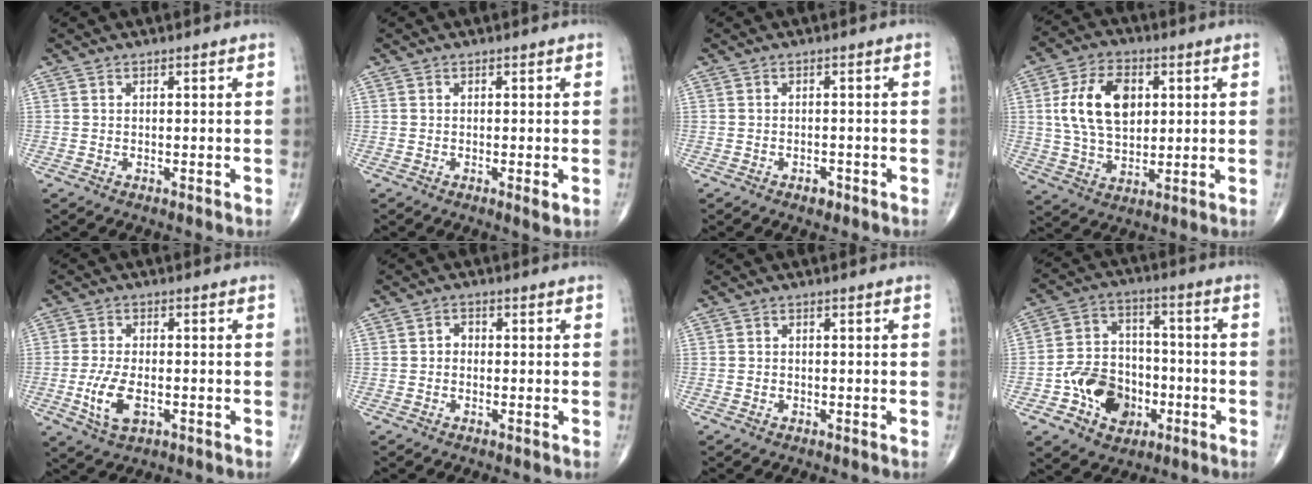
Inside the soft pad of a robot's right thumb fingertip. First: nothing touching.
{"total": 1.3, "force": [-0.3, 0.2, 1.3], "torque": [-0.024, -0.007, -0.007]}
{"total": 1.6, "force": [-1.0, 1.0, 0.8], "torque": [-0.006, 0.004, -0.014]}
{"total": 13.7, "force": [2.8, 8.6, 10.2], "torque": [-0.168, -0.003, 0.052]}
{"total": 7.1, "force": [-2.0, 3.7, 5.7], "torque": [-0.116, 0.003, -0.032]}
{"total": 1.6, "force": [-0.3, 1.3, 0.9], "torque": [-0.002, 0.008, -0.011]}
{"total": 0.8, "force": [-0.3, 0.8, 0.2], "torque": [0.005, 0.005, -0.005]}
{"total": 13.7, "force": [-4.8, 10.6, 7.3], "torque": [-0.082, 0.040, -0.081]}